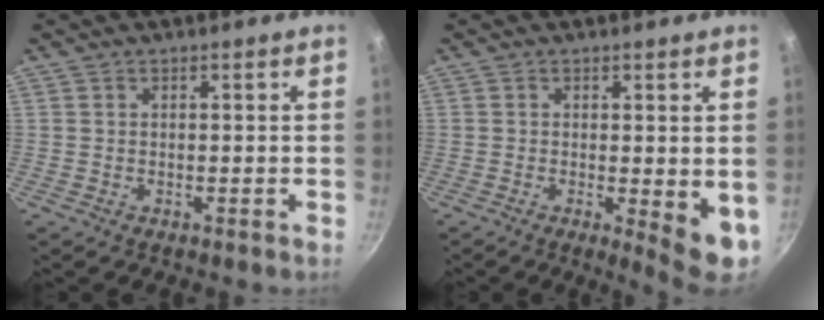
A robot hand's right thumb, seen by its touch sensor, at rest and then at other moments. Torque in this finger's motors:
{"motor_torque": [0.18, 0.48, 0.00, -0.17, 0.17]}